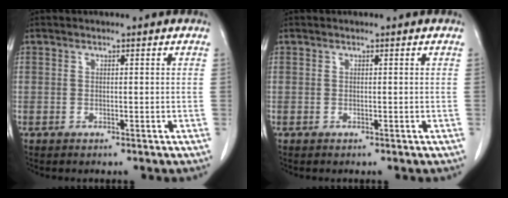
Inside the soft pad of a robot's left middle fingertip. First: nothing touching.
{"total": 0.0}